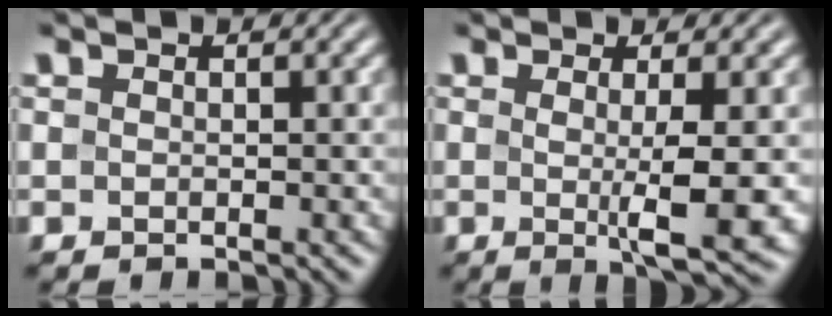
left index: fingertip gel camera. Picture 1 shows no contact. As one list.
[{"total": 4.7, "force": [-0.3, 0.6, 4.6], "torque": [-0.078, -0.010, -0.003]}]